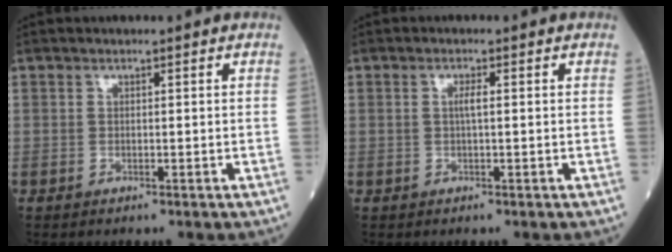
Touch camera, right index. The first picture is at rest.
{"total": 1.3, "force": [0.1, 0.1, 1.3], "torque": [-0.028, 0.003, 0.002]}